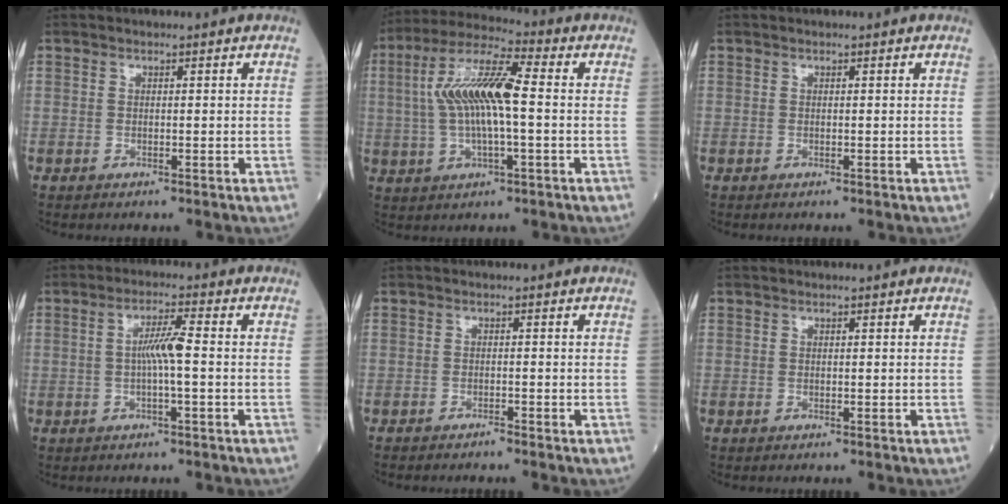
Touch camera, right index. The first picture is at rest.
{"total": 12.4, "force": [0.6, 2.5, 12.1], "torque": [-0.246, 0.020, 0.009]}
{"total": 0.0}
{"total": 4.7, "force": [-0.2, 0.0, 4.7], "torque": [-0.088, 0.007, -0.005]}
{"total": 1.1, "force": [-1.0, 0.0, 0.4], "torque": [-0.010, 0.000, -0.016]}
{"total": 0.0}